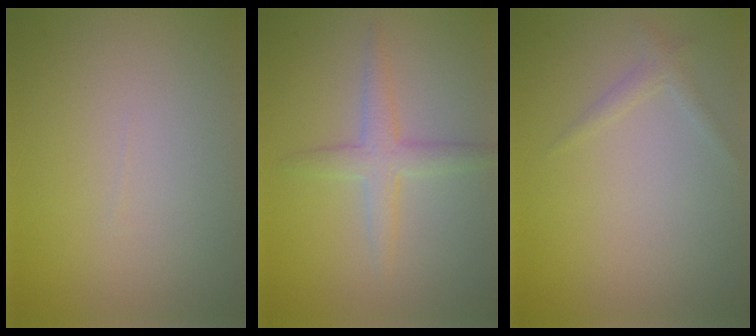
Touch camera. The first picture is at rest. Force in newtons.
{"total": 2.7, "press": 2.7, "slide": 0.0}
{"total": 1.0, "press": 1.0, "slide": 0.0}